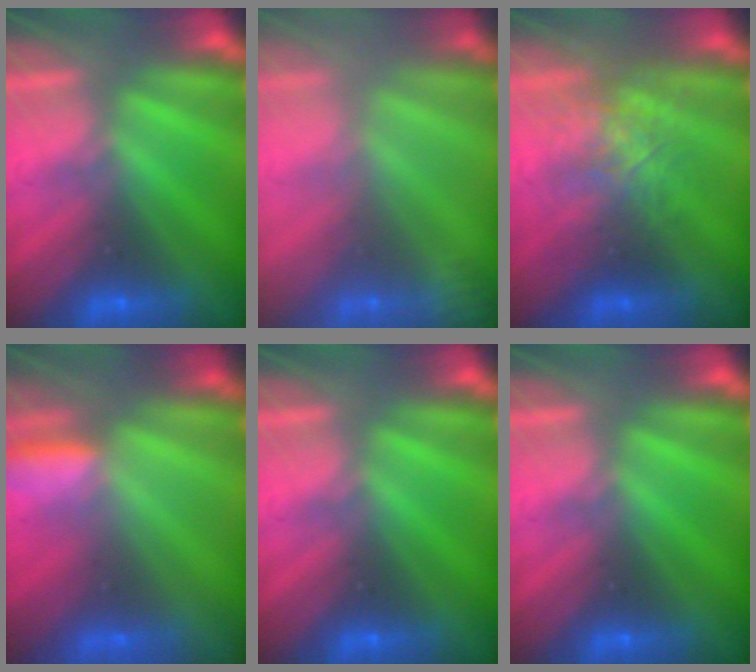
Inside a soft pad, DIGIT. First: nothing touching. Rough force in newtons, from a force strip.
{"total": 2.4}
{"total": 2.5}
{"total": 3.0}
{"total": 0.0}
{"total": 0.0}